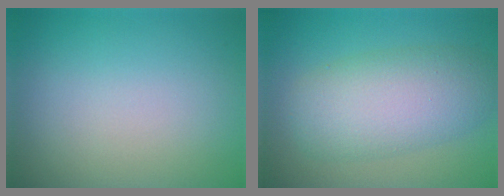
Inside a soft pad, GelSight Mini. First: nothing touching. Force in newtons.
{"total": 6.6, "press": 6.6, "slide": 0.1}